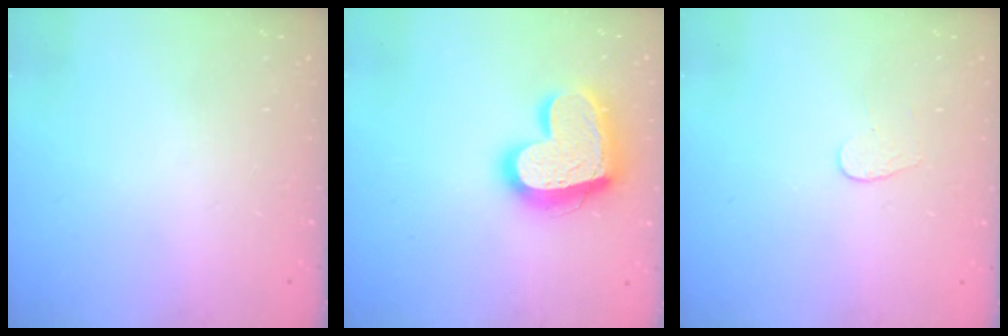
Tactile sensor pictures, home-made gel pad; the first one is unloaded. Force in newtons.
{"total": 19.9, "press": 19.9, "slide": 1.1}
{"total": 3.8, "press": 3.8, "slide": 0.3}